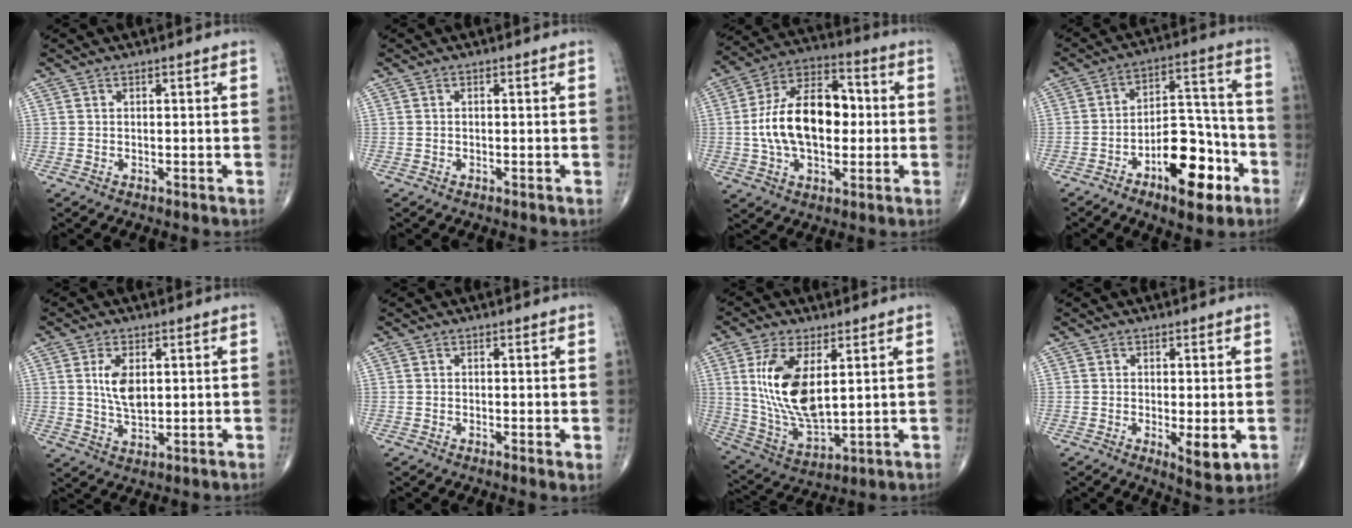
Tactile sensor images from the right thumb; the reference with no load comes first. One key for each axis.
{"total": 0.0}
{"total": 18.1, "fx": 0.0, "fy": 10.6, "fz": 14.6, "tx": -0.241, "ty": 0.031, "tz": -0.005}
{"total": 15.2, "fx": -7.0, "fy": 7.2, "fz": 11.5, "tx": -0.143, "ty": 0.055, "tz": -0.105}
{"total": 6.6, "fx": 1.6, "fy": 3.4, "fz": 5.4, "tx": -0.094, "ty": -0.010, "tz": 0.035}
{"total": 1.2, "fx": 0.0, "fy": 0.3, "fz": 1.2, "tx": -0.021, "ty": -0.006, "tz": -0.002}
{"total": 15.0, "fx": 3.7, "fy": 6.9, "fz": 12.8, "tx": -0.251, "ty": -0.023, "tz": 0.087}
{"total": 5.0, "fx": -1.0, "fy": 1.6, "fz": 4.6, "tx": -0.071, "ty": -0.016, "tz": -0.013}